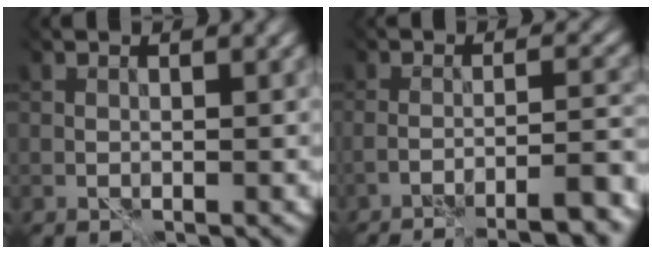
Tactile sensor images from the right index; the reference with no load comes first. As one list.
[{"total": 6.0, "force": [-4.4, 0.6, 4.1], "torque": [-0.048, 0.003, -0.067]}]